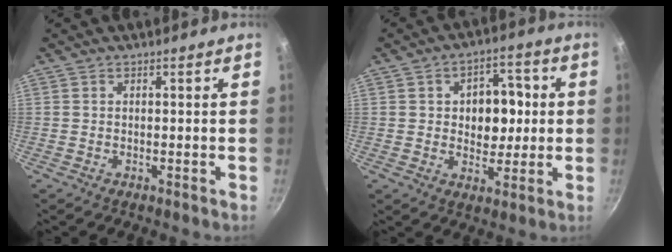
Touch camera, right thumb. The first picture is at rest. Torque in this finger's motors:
{"motor_torque": [-0.12, 0.49, 0.16, 0.15, 0.10]}